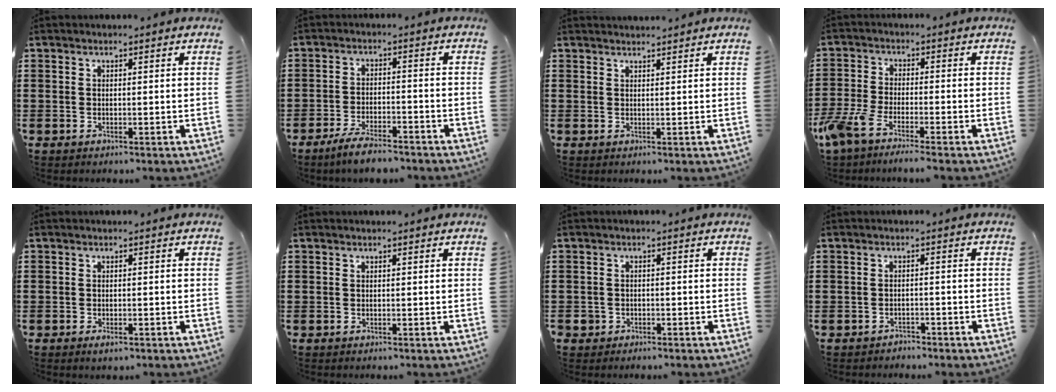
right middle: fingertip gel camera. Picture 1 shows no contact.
{"total": 4.6, "force": [-4.1, 0.5, 2.1], "torque": [-0.041, -0.002, -0.078]}
{"total": 1.2, "force": [1.2, -0.1, 0.0], "torque": [-0.001, 0.001, 0.023]}
{"total": 4.7, "force": [-3.8, 0.5, 2.8], "torque": [-0.089, -0.018, -0.081]}
{"total": 1.0, "force": [-0.8, 0.3, 0.5], "torque": [-0.014, -0.005, -0.013]}
{"total": 0.0}
{"total": 1.3, "force": [-0.9, 0.9, 0.0], "torque": [-0.004, 0.003, -0.023]}
{"total": 1.6, "force": [-1.6, 0.2, -0.2], "torque": [-0.005, 0.000, -0.035]}